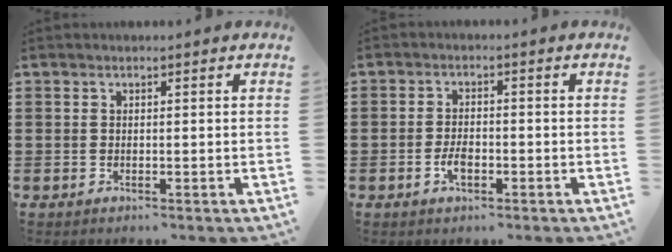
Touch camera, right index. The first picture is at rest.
{"total": 2.8, "force": [-1.1, 1.3, 2.3], "torque": [-0.051, -0.001, -0.023]}